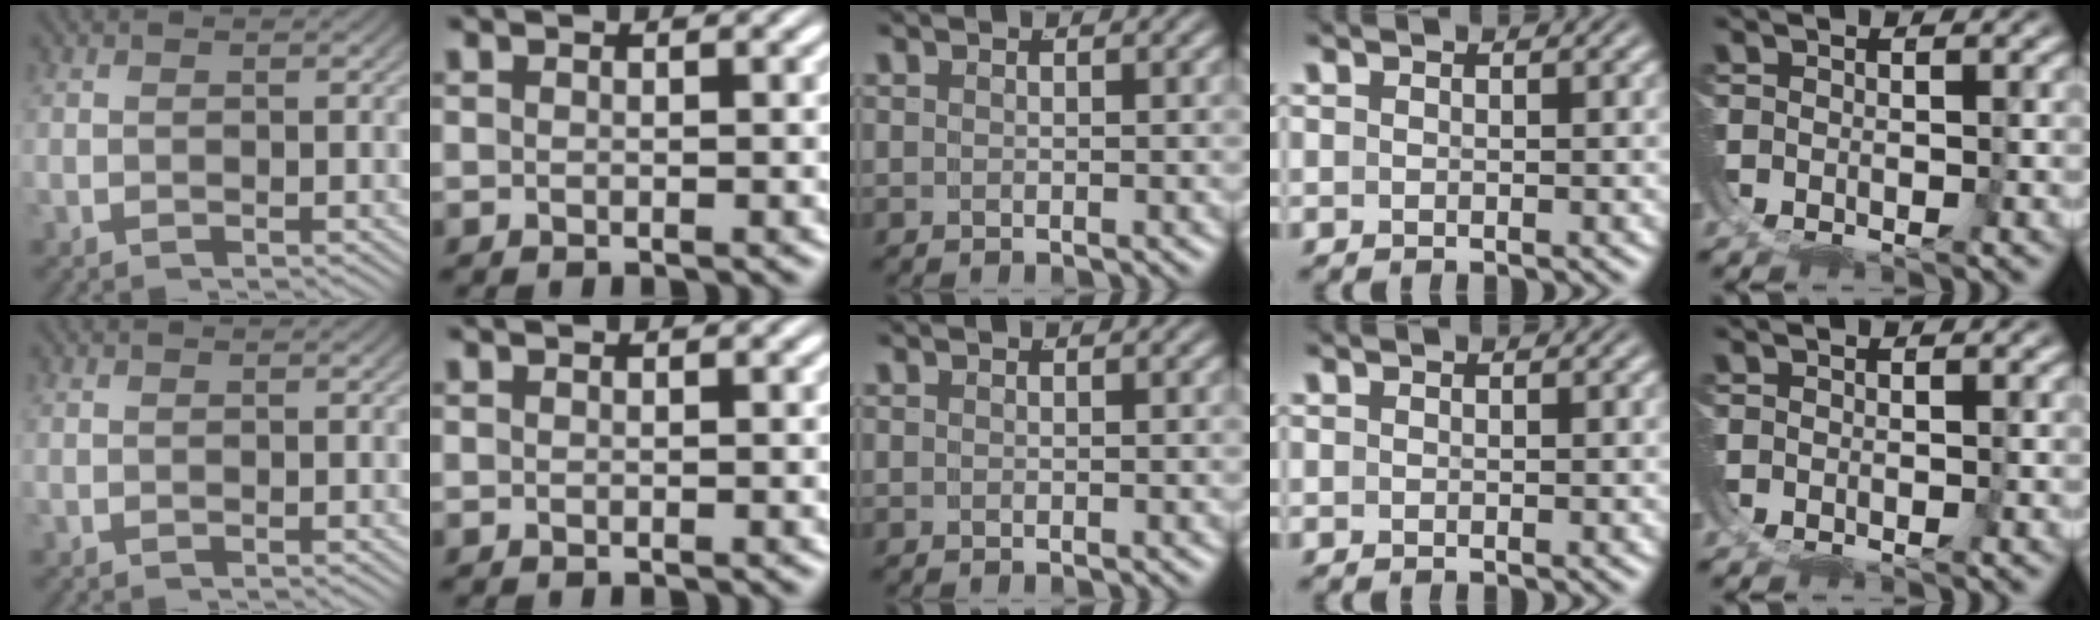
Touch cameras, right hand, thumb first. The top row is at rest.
{}